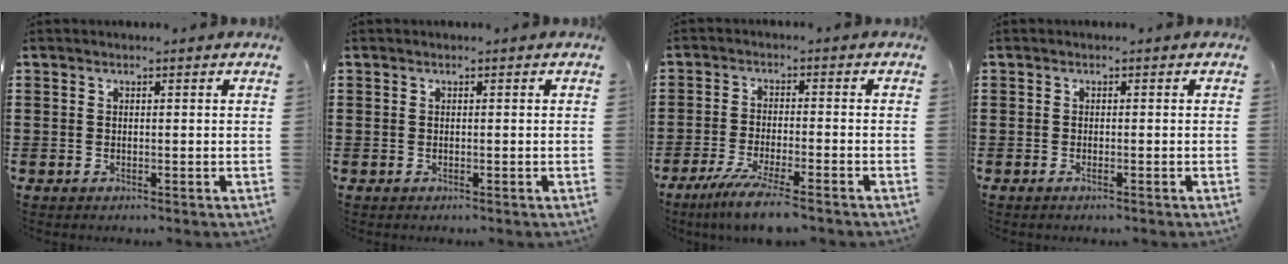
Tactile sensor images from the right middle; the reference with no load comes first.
{"total": 0.0}
{"total": 6.1, "force": [-4.9, 0.1, 3.5], "torque": [-0.077, -0.020, -0.092]}
{"total": 0.5, "force": [-0.2, 0.0, 0.4], "torque": [-0.009, -0.003, -0.004]}